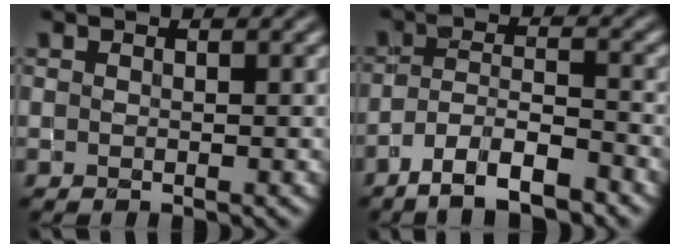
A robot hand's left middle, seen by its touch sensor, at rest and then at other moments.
{"total": 5.7, "force": [-4.2, 1.7, 3.5], "torque": [-0.062, 0.001, -0.076]}